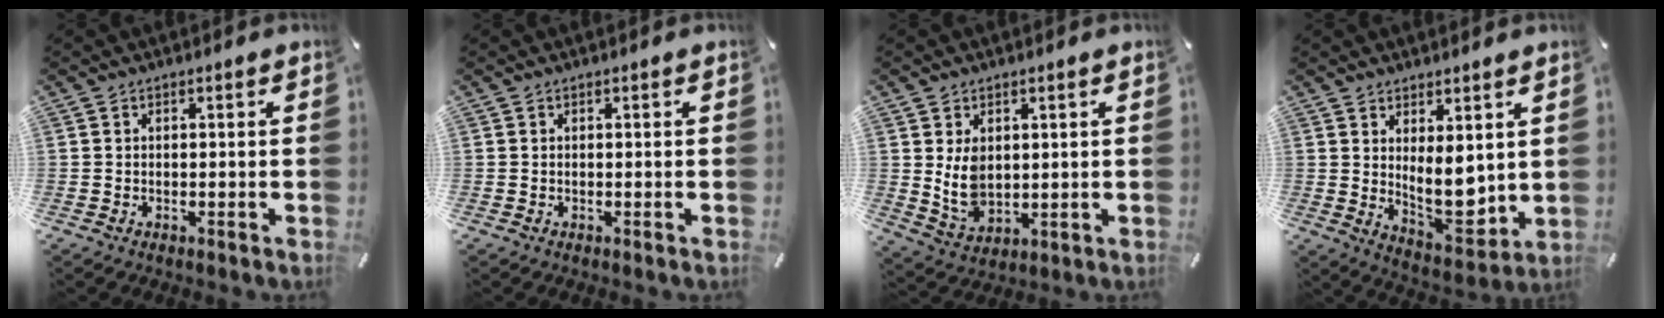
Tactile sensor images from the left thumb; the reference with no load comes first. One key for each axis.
{"total": 0.0}
{"total": 6.9, "fx": 1.9, "fy": 5.1, "fz": 4.2, "tx": -0.095, "ty": -0.014, "tz": 0.032}
{"total": 9.5, "fx": 2.7, "fy": 5.0, "fz": 7.5, "tx": -0.101, "ty": -0.041, "tz": 0.054}